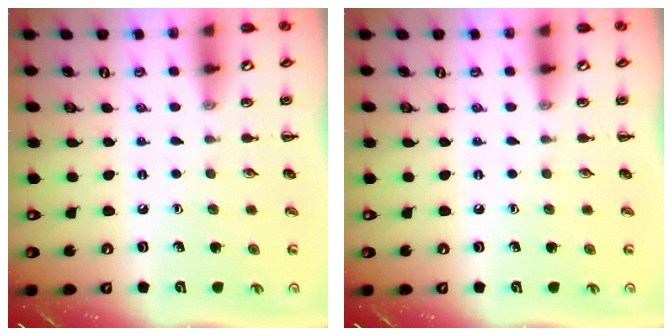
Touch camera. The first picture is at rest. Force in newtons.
{"total": 0.0}